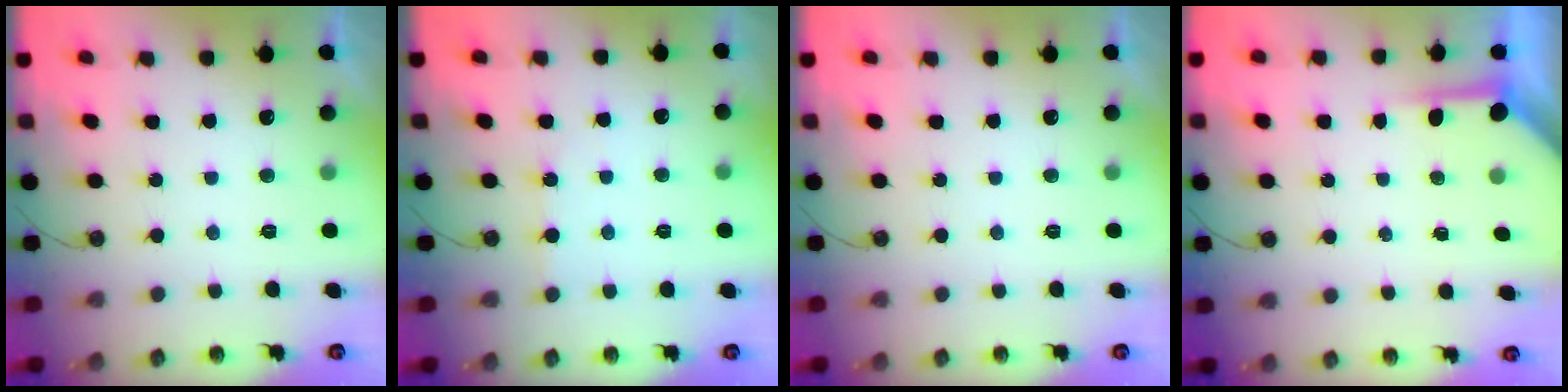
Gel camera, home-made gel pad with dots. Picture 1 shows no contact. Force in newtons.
{"total": 2.0, "press": 2.0, "slide": 0.3}
{"total": 0.0}
{"total": 3.9, "press": 3.9, "slide": 0.2}